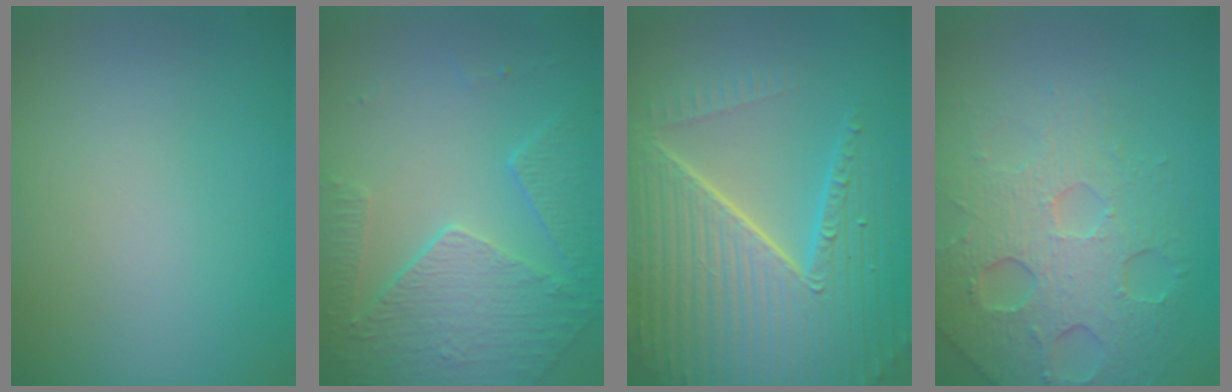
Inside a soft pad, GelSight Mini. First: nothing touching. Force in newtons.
{"total": 5.1, "press": 3.7, "slide": 3.6}
{"total": 10.1, "press": 6.3, "slide": 7.9}
{"total": 6.3, "press": 4.7, "slide": 4.2}